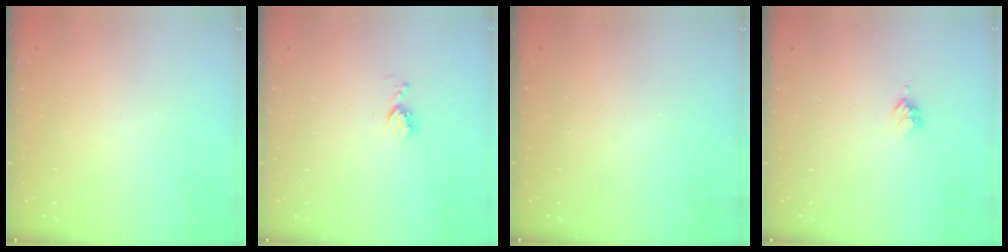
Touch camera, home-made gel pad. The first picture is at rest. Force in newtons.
{"total": 4.9, "press": 4.9, "slide": 0.5}
{"total": 1.7, "press": 1.7, "slide": 0.2}
{"total": 3.0, "press": 2.9, "slide": 0.4}